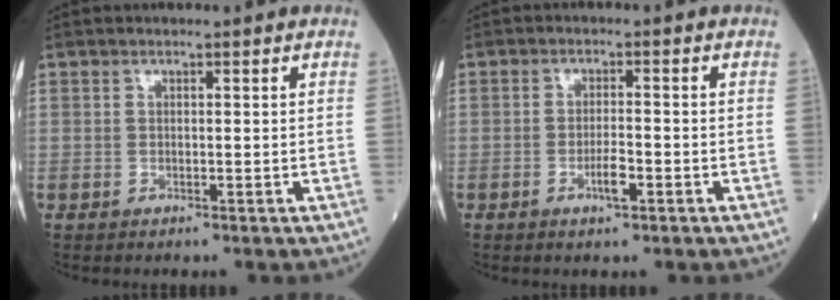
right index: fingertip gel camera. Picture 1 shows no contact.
{"total": 3.1, "force": [-1.4, 0.5, 2.7], "torque": [-0.053, -0.001, -0.025]}